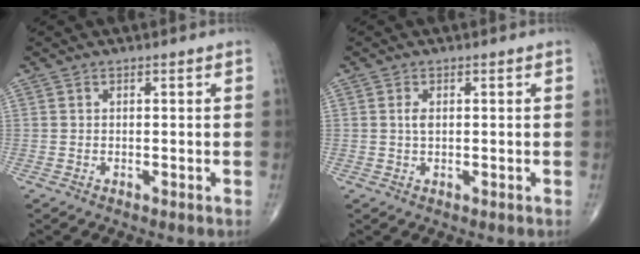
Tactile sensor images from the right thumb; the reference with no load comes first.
{"total": 1.5, "force": [0.3, 0.8, 1.3], "torque": [-0.026, 0.001, 0.006]}